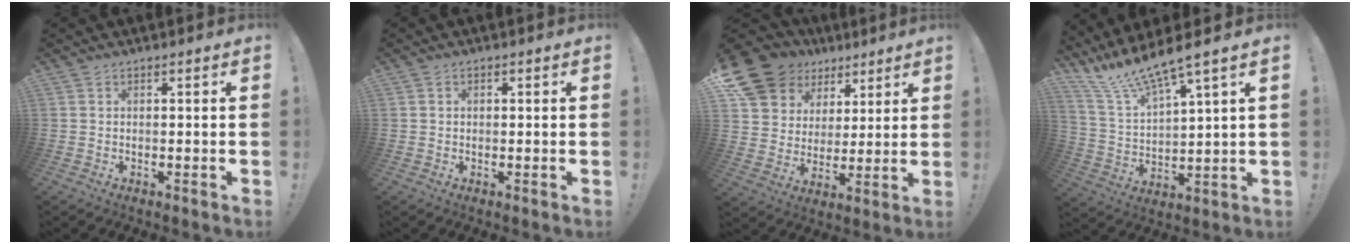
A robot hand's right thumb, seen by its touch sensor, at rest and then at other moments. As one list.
[{"total": 0.7, "force": [0.0, 0.6, 0.4], "torque": [-0.002, 0.002, -0.002]}, {"total": 16.2, "force": [10.1, 11.3, 5.7], "torque": [-0.102, -0.058, 0.208]}, {"total": 12.1, "force": [10.7, 0.8, 5.6], "torque": [-0.126, -0.079, 0.187]}]